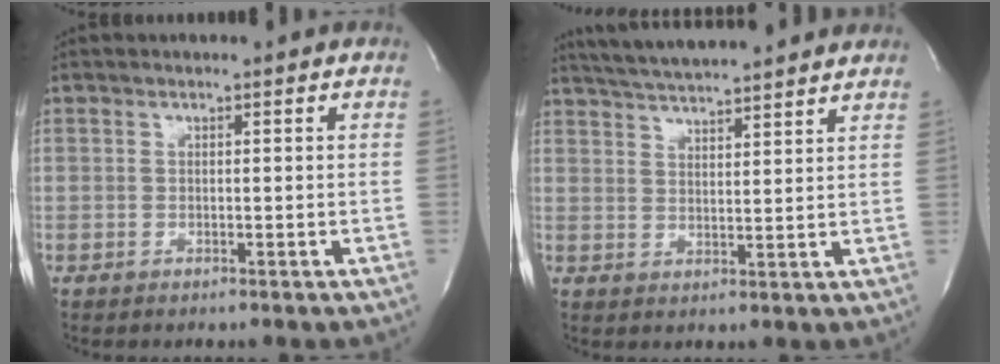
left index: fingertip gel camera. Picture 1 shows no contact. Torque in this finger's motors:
{"motor_torque": [-0.03, -0.12, 0.25, 0.13]}